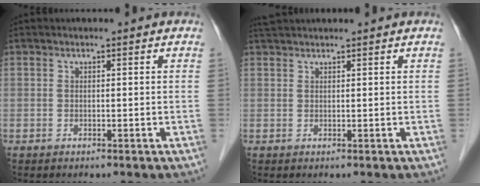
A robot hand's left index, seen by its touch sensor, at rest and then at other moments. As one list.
[{"total": 2.7, "force": [2.6, 0.0, 0.8], "torque": [-0.010, 0.029, 0.050]}]